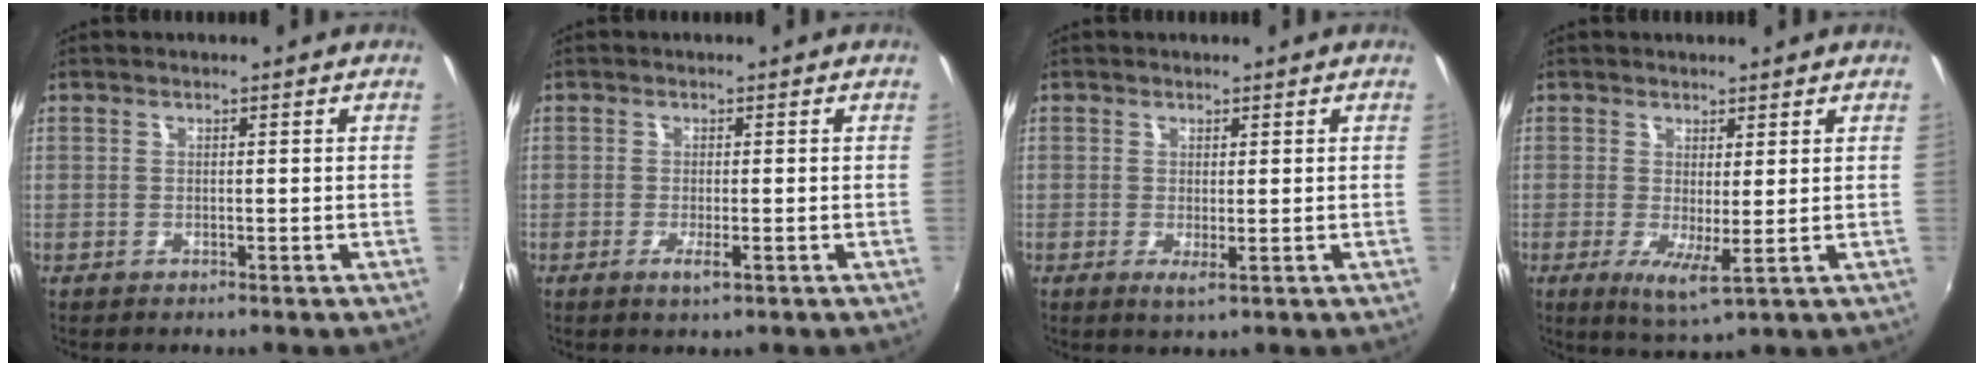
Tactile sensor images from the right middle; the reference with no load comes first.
{"total": 2.2, "force": [-0.9, 0.2, 2.0], "torque": [-0.039, -0.006, -0.015]}
{"total": 1.7, "force": [0.0, 0.2, 1.7], "torque": [-0.031, -0.005, 0.000]}
{"total": 4.6, "force": [0.1, 0.7, 4.6], "torque": [-0.080, -0.014, 0.004]}